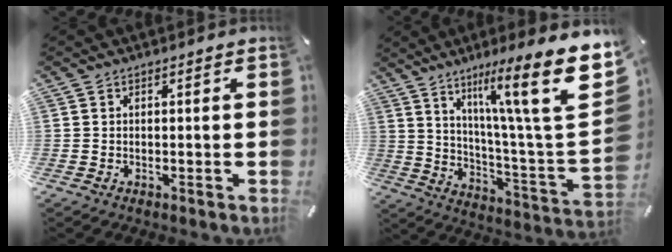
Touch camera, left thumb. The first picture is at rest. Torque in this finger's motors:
{"motor_torque": [2.82, 2.19, 1.44, -1.33, 0.60]}